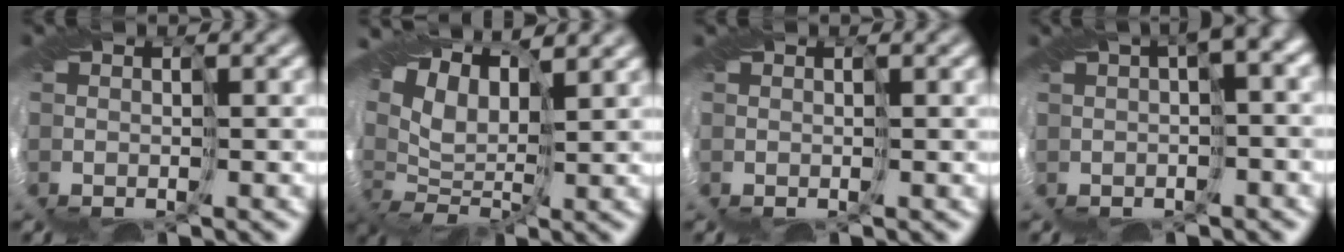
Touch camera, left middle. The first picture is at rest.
{"total": 8.4, "force": [4.1, 4.0, 6.2], "torque": [-0.132, 0.019, 0.070]}
{"total": 0.5, "force": [0.4, -0.2, 0.3], "torque": [-0.003, 0.005, 0.006]}
{"total": 4.5, "force": [1.3, 1.1, 4.2], "torque": [-0.060, 0.017, 0.017]}